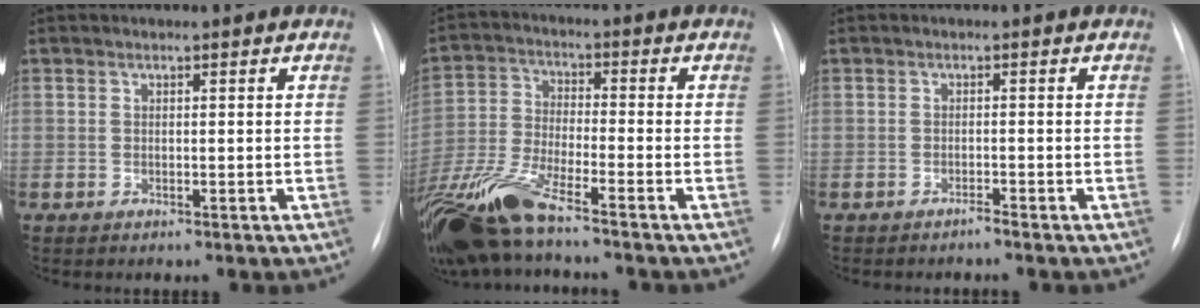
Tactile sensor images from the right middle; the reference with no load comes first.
{"total": 13.3, "force": [-10.2, 1.5, 8.3], "torque": [-0.186, -0.026, -0.199]}
{"total": 0.7, "force": [-0.7, -0.2, 0.2], "torque": [0.000, -0.001, -0.010]}